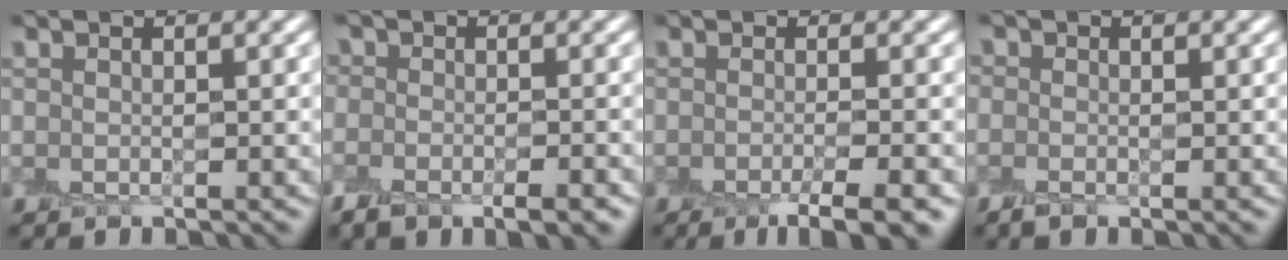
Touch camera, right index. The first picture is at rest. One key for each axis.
{"total": 4.8, "fx": -2.2, "fy": 3.1, "fz": 2.9, "tx": -0.026, "ty": 0.000, "tz": -0.030}
{"total": 4.2, "fx": -2.5, "fy": 0.7, "fz": 3.3, "tx": -0.038, "ty": -0.007, "tz": -0.034}
{"total": 1.0, "fx": 0.0, "fy": 0.9, "fz": 0.4, "tx": -0.005, "ty": 0.003, "tz": -0.004}